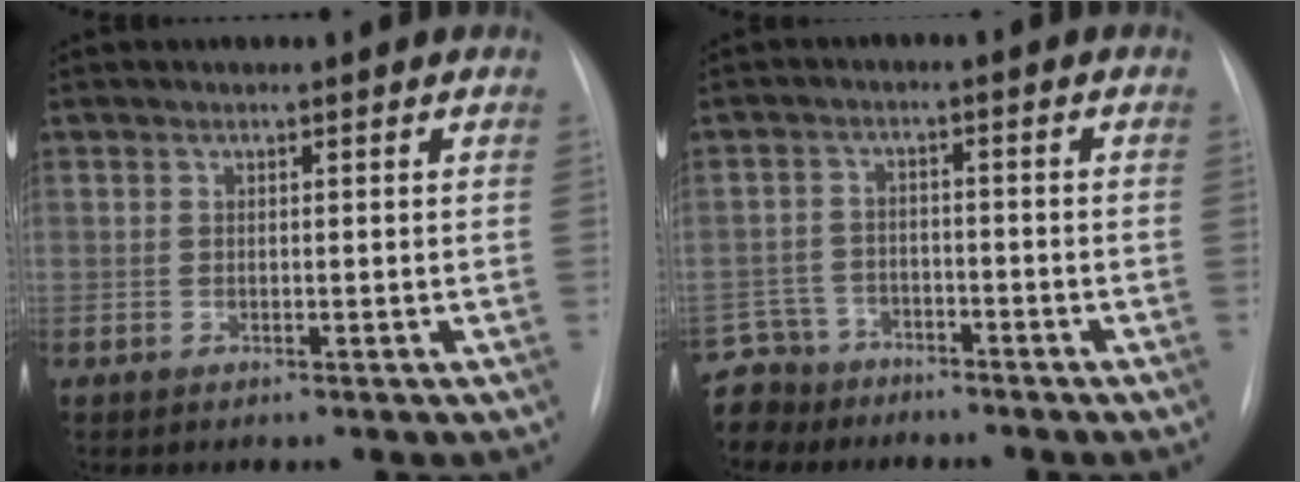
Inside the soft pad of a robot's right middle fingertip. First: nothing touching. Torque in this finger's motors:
{"motor_torque": [0.61, -0.66, 0.13, 0.01]}